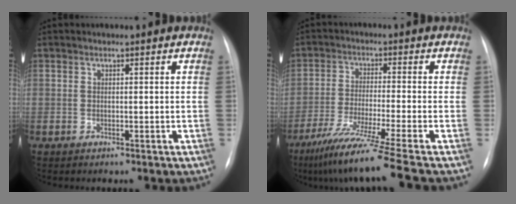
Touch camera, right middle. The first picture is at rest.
{"total": 12.9, "force": [-9.5, -2.4, 8.3], "torque": [-0.145, -0.048, -0.158]}